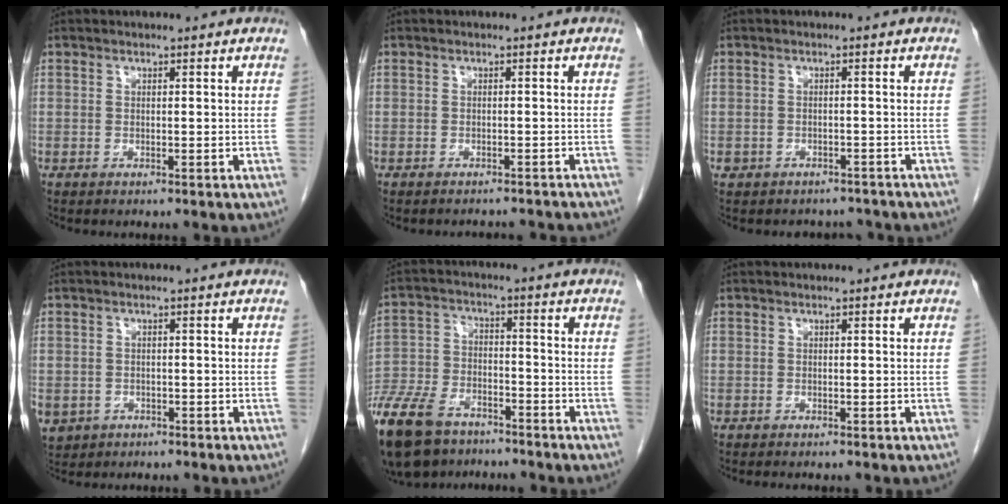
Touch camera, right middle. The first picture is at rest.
{"total": 5.4, "force": [-5.2, 1.0, 1.1], "torque": [-0.009, -0.004, -0.055]}
{"total": 4.6, "force": [-3.9, 2.5, 0.3], "torque": [-0.003, 0.020, -0.046]}
{"total": 5.8, "force": [-2.6, 5.0, 1.6], "torque": [-0.041, 0.000, -0.036]}
{"total": 16.4, "force": [-12.1, 7.5, 8.1], "torque": [-0.195, -0.023, -0.211]}
{"total": 0.7, "force": [-0.7, 0.0, 0.3], "torque": [-0.012, -0.005, -0.008]}